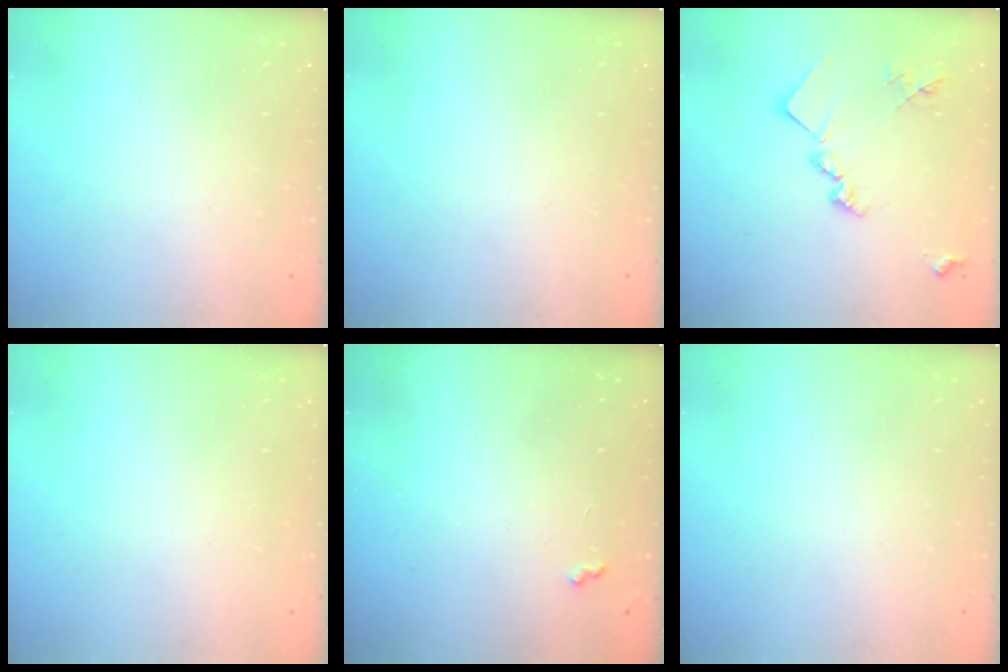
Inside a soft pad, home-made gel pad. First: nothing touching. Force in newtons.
{"total": 0.0}
{"total": 15.6, "press": 15.5, "slide": 0.9}
{"total": 0.0}
{"total": 3.9, "press": 3.8, "slide": 0.5}
{"total": 0.0}